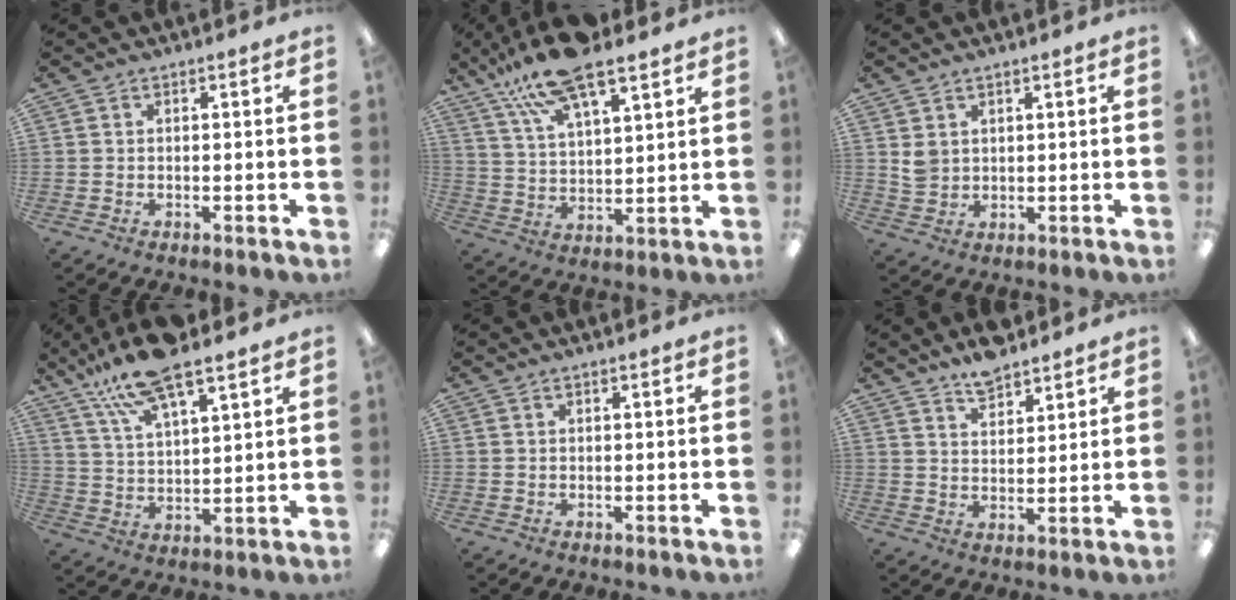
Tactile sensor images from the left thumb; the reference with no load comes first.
{"total": 15.0, "force": [11.5, 4.3, 8.6], "torque": [-0.170, -0.044, 0.201]}
{"total": 3.1, "force": [1.5, 2.4, 1.3], "torque": [-0.029, 0.001, 0.029]}
{"total": 13.9, "force": [10.6, 3.7, 8.1], "torque": [-0.166, -0.039, 0.190]}
{"total": 0.0}
{"total": 6.3, "force": [5.5, 2.3, 2.1], "torque": [-0.037, -0.029, 0.101]}